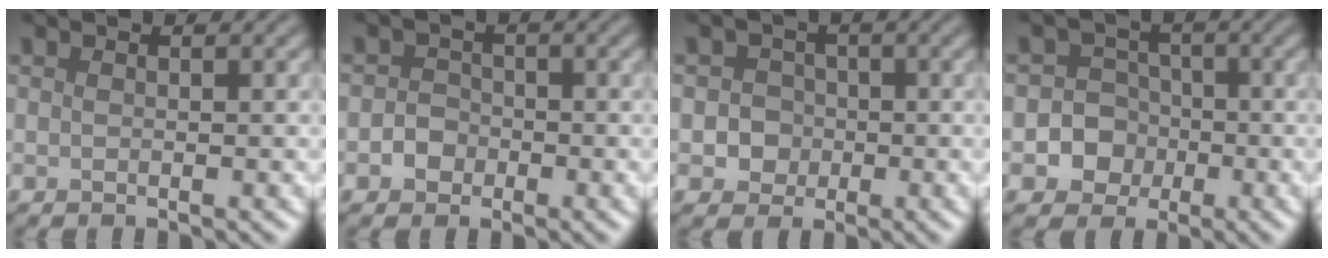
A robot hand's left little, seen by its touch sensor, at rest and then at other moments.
{"total": 1.9, "force": [-0.7, 1.6, 0.6], "torque": [-0.002, 0.003, -0.018]}
{"total": 2.8, "force": [-0.4, 2.7, 0.8], "torque": [0.011, 0.004, -0.021]}
{"total": 6.1, "force": [-1.7, 5.8, 1.0], "torque": [0.003, 0.011, -0.056]}